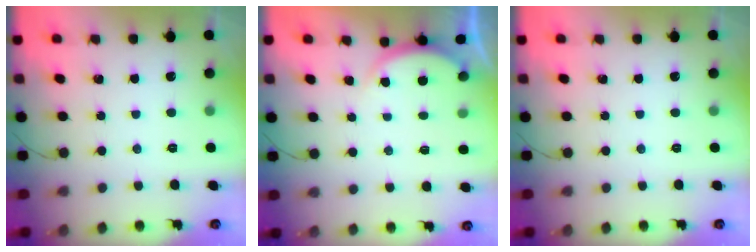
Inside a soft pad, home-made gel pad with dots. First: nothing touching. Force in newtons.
{"total": 3.0, "press": 2.9, "slide": 0.5}
{"total": 0.0}